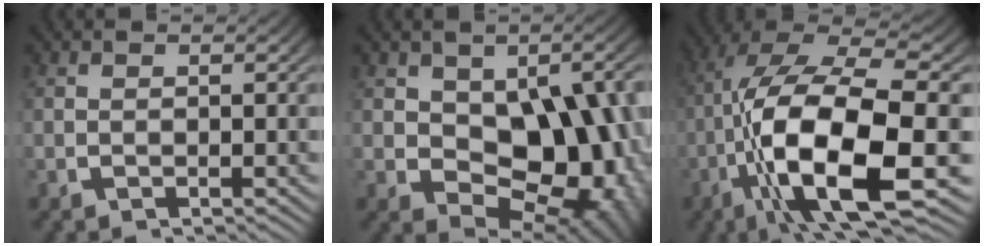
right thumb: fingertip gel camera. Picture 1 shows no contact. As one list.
[{"total": 12.9, "force": [-2.0, 8.2, 9.7], "torque": [-0.168, -0.045, -0.009]}, {"total": 16.1, "force": [-3.7, 7.6, 13.7], "torque": [-0.302, -0.049, -0.034]}]